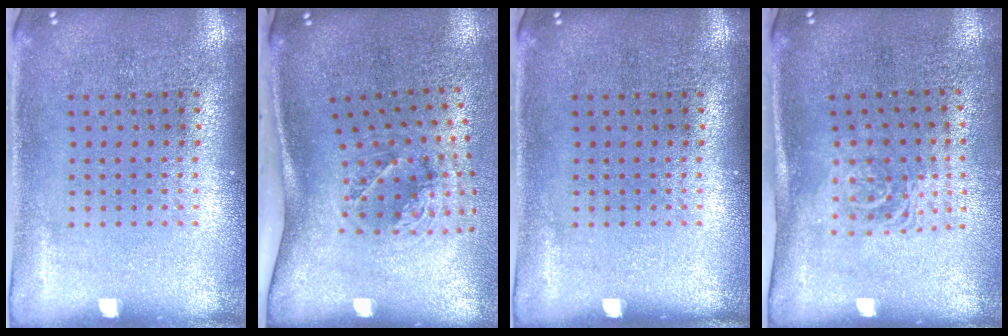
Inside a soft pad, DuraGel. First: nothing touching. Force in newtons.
{"total": 1.8, "press": 1.2, "slide": 1.3}
{"total": 0.0}
{"total": 1.7, "press": 1.2, "slide": 1.1}